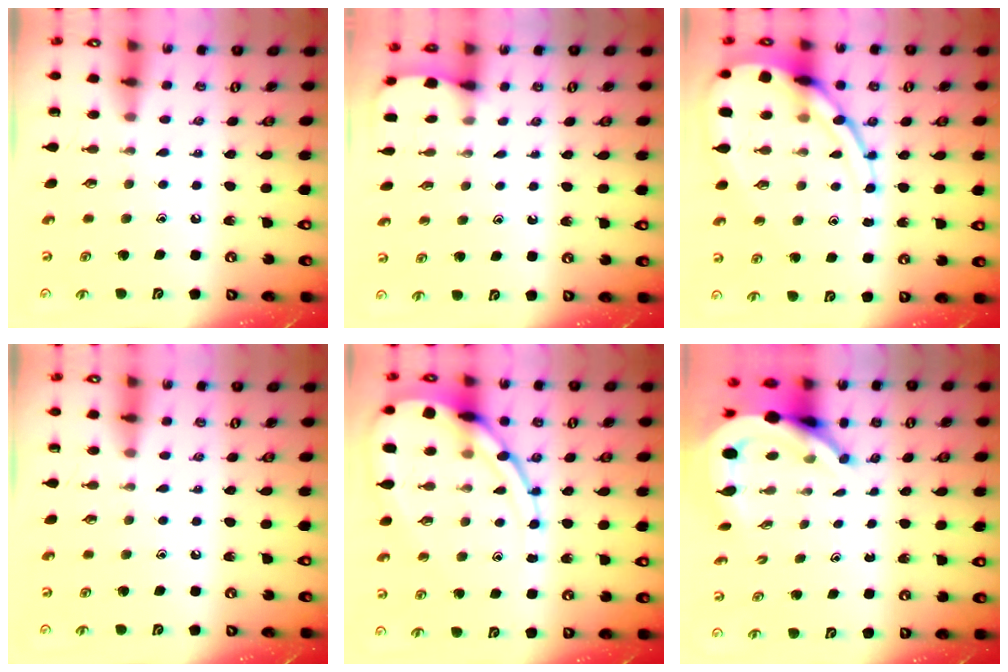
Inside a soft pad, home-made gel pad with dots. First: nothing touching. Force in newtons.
{"total": 1.2, "press": 1.2, "slide": 0.0}
{"total": 15.9, "press": 15.8, "slide": 1.6}
{"total": 0.0}
{"total": 15.9, "press": 15.8, "slide": 1.6}
{"total": 10.3, "press": 10.2, "slide": 1.3}